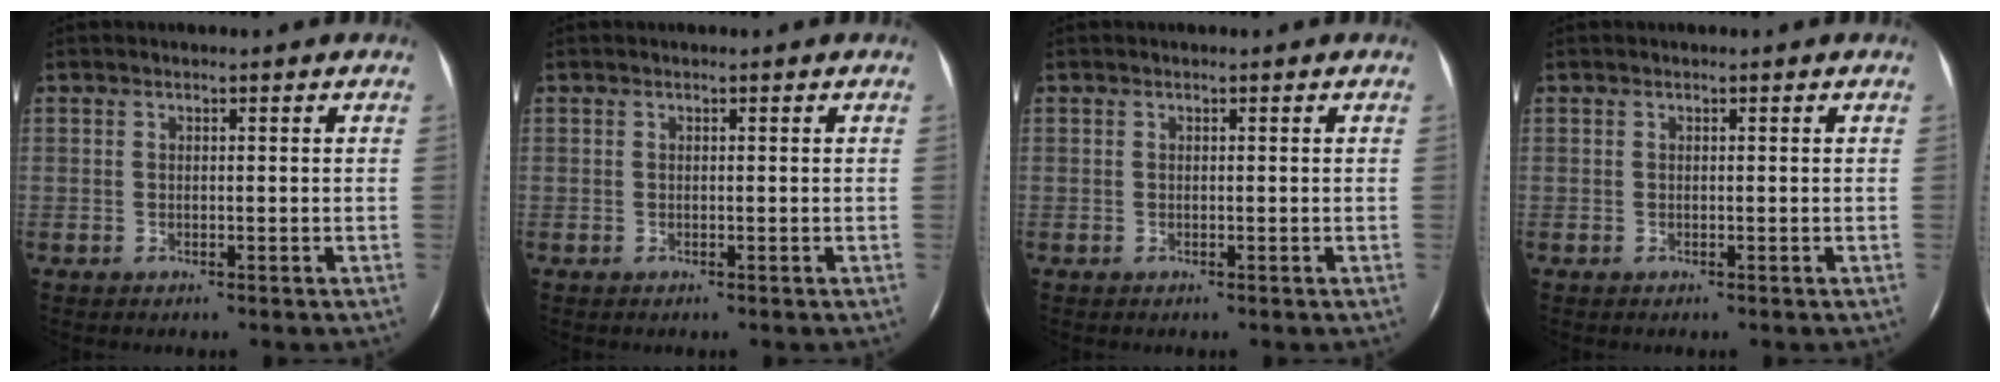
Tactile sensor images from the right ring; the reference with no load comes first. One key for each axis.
{"total": 0.0}
{"total": 0.0}
{"total": 0.0}